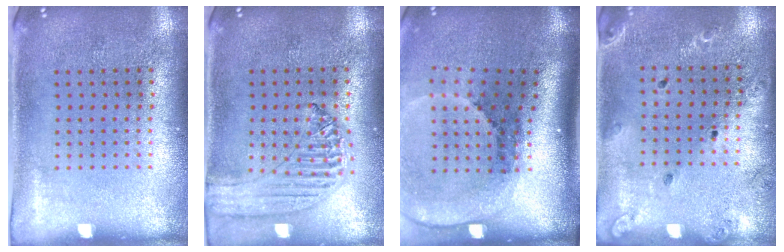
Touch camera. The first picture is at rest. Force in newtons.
{"total": 1.2, "press": 1.2, "slide": 0.2}
{"total": 2.8, "press": 1.9, "slide": 2.1}
{"total": 1.4, "press": 1.4, "slide": 0.1}